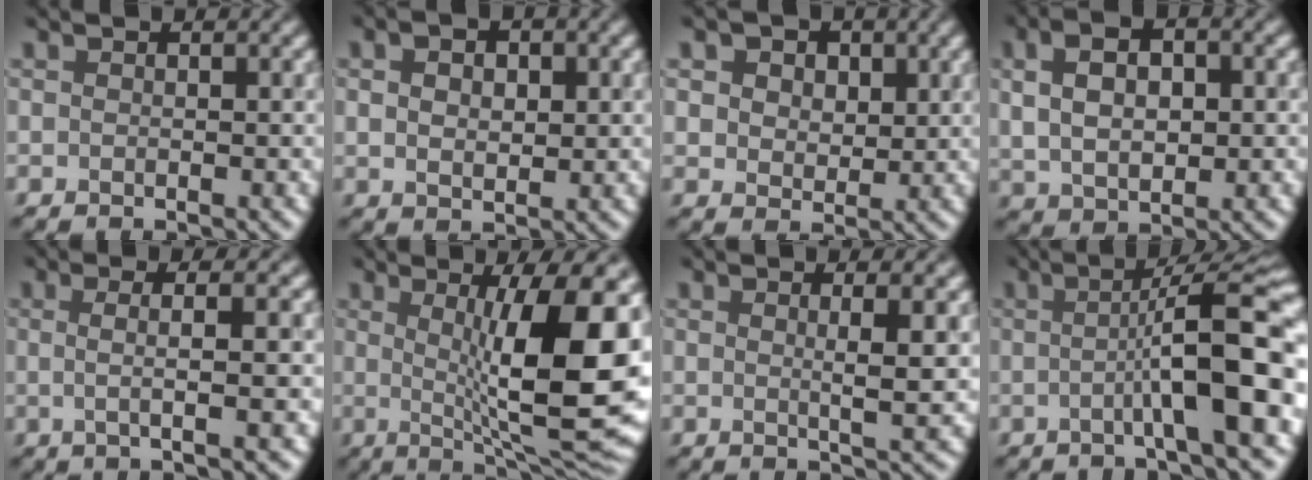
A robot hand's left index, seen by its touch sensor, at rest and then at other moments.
{"total": 3.4, "force": [0.8, 2.1, 2.6], "torque": [-0.041, 0.005, 0.013]}
{"total": 6.6, "force": [3.3, 4.6, 3.4], "torque": [-0.063, 0.016, 0.033]}
{"total": 6.9, "force": [1.8, 4.1, 5.3], "torque": [-0.111, 0.018, 0.036]}
{"total": 4.1, "force": [0.4, 1.2, 3.9], "torque": [-0.052, 0.005, -0.010]}
{"total": 13.5, "force": [1.1, 3.3, 13.0], "torque": [-0.159, 0.002, 0.019]}
{"total": 3.3, "force": [0.6, 0.6, 3.2], "torque": [-0.045, -0.001, 0.006]}
{"total": 9.6, "force": [-1.2, 1.4, 9.4], "torque": [-0.119, 0.022, -0.031]}